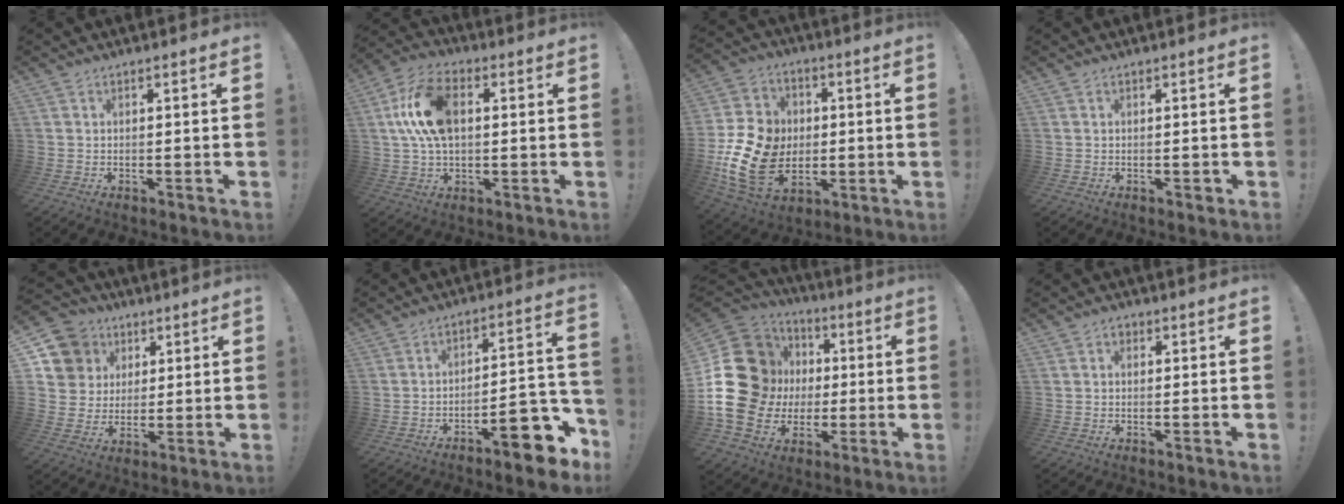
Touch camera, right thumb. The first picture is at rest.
{"total": 15.3, "force": [2.6, 9.5, 11.8], "torque": [-0.222, 0.010, 0.051]}
{"total": 19.8, "force": [-3.3, 15.7, 11.5], "torque": [-0.218, 0.028, -0.038]}
{"total": 0.7, "force": [0.1, 0.5, 0.4], "torque": [-0.002, 0.001, 0.002]}
{"total": 11.8, "force": [4.3, 10.6, 2.9], "torque": [-0.046, -0.016, 0.095]}
{"total": 14.2, "force": [-9.2, 4.1, 10.0], "torque": [-0.101, 0.059, -0.147]}
{"total": 25.6, "force": [0.2, 21.7, 13.6], "torque": [-0.260, 0.002, 0.063]}
{"total": 1.3, "force": [0.1, 1.0, 0.8], "torque": [-0.010, 0.003, 0.000]}